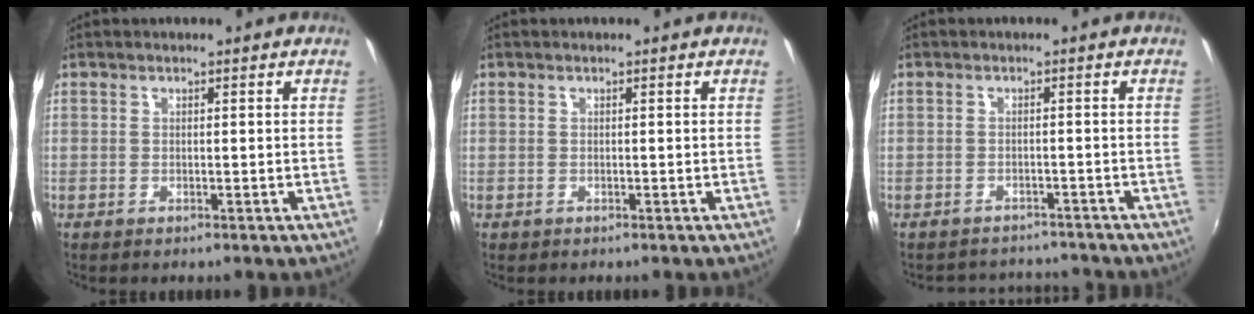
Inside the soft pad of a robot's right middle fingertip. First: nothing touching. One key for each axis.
{"total": 0.0}
{"total": 6.2, "fx": -5.9, "fy": 2.0, "fz": 0.7, "tx": -0.021, "ty": 0.009, "tz": -0.081}